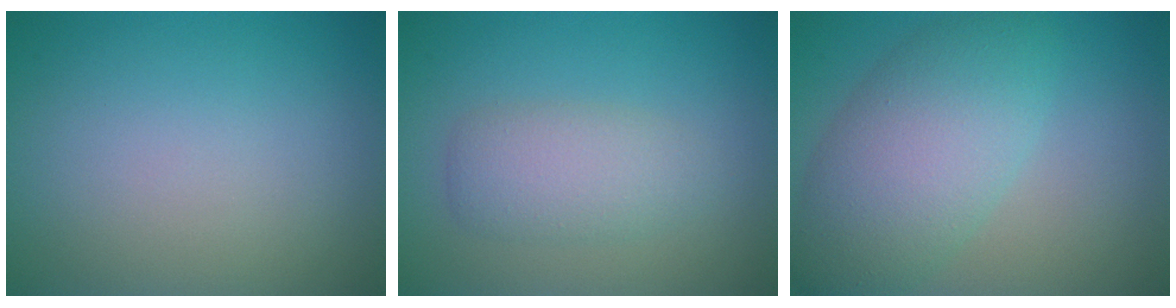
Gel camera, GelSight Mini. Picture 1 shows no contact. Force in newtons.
{"total": 3.2, "press": 3.2, "slide": 0.2}
{"total": 7.0, "press": 7.0, "slide": 0.2}